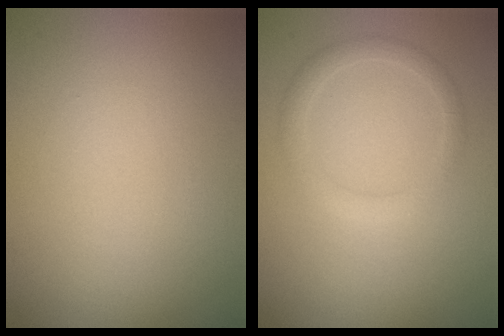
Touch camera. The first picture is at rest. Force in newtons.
{"total": 1.9, "press": 1.9, "slide": 0.1}